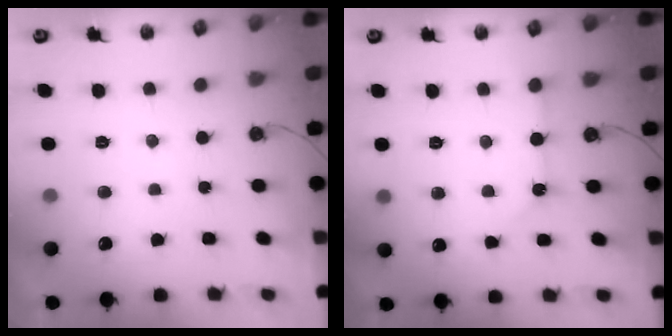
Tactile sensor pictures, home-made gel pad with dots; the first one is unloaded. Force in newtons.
{"total": 3.2, "press": 3.2, "slide": 0.5}